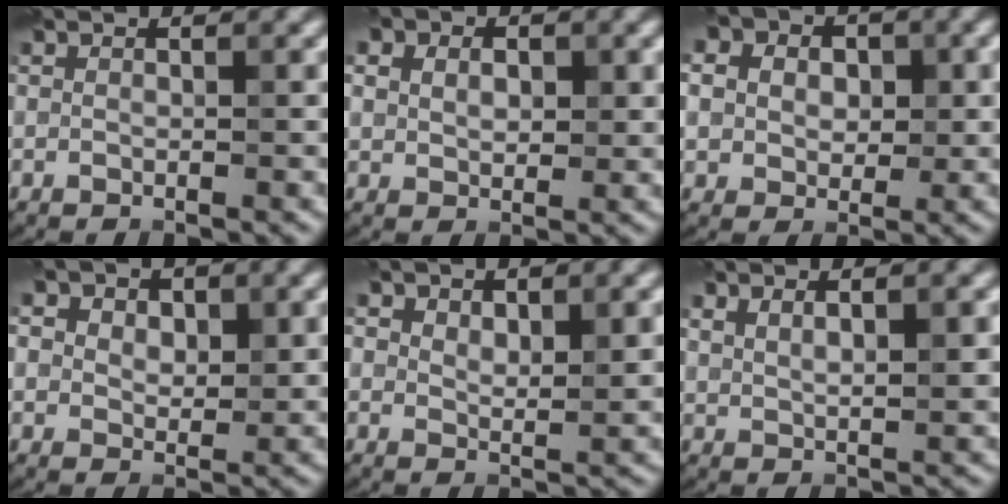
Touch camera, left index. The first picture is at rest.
{"total": 6.8, "force": [3.1, 4.8, 3.7], "torque": [-0.065, 0.024, 0.029]}
{"total": 14.3, "force": [5.3, 11.3, 7.1], "torque": [-0.151, 0.029, 0.080]}
{"total": 7.3, "force": [3.6, 5.0, 3.9], "torque": [-0.057, 0.020, 0.028]}
{"total": 4.1, "force": [1.6, 2.1, 3.2], "torque": [-0.047, -0.003, 0.026]}
{"total": 3.1, "force": [1.3, 1.0, 2.6], "torque": [-0.047, 0.000, 0.026]}